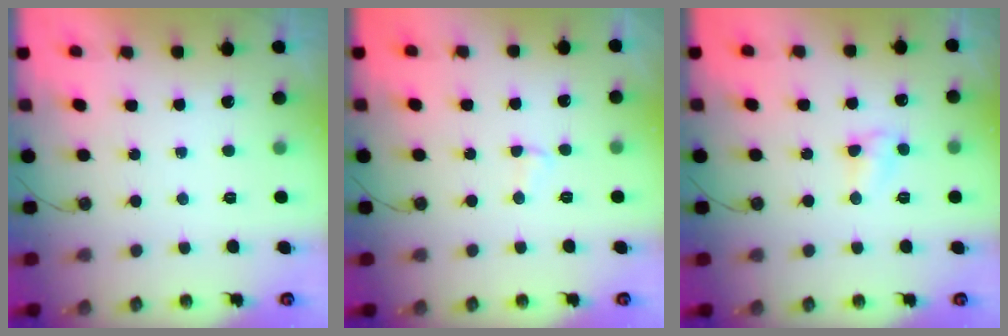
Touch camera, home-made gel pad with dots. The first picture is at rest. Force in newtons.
{"total": 2.5, "press": 2.5, "slide": 0.5}
{"total": 5.5, "press": 5.4, "slide": 0.6}